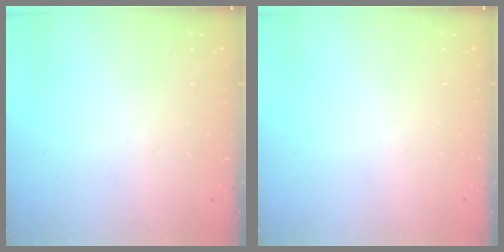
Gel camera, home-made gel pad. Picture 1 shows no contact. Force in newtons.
{"total": 0.0}